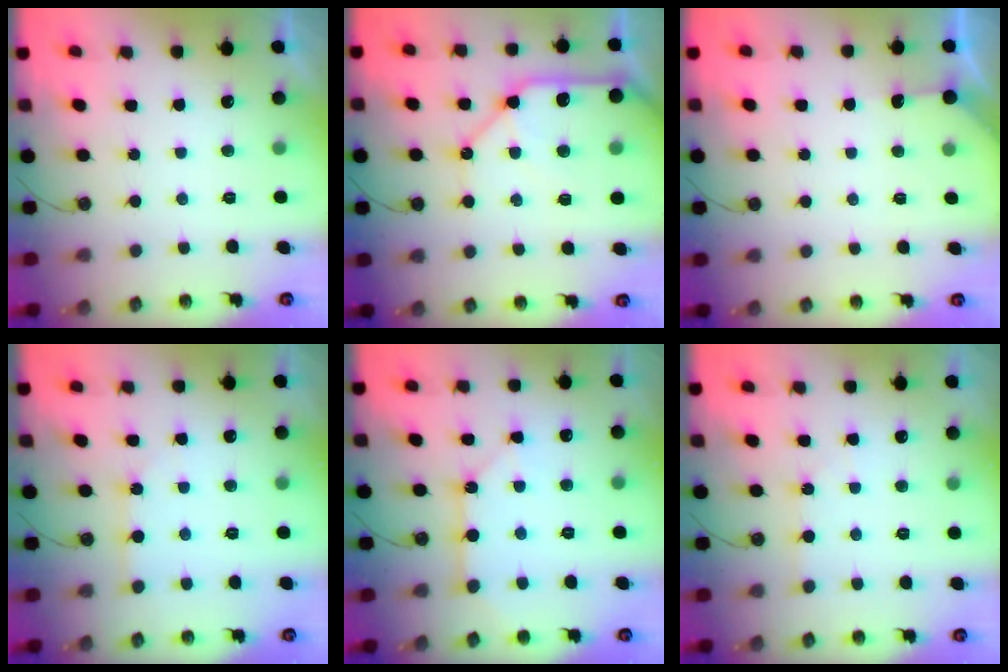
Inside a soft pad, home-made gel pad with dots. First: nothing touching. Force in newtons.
{"total": 18.6, "press": 18.5, "slide": 2.6}
{"total": 2.9, "press": 2.9, "slide": 0.4}
{"total": 2.9, "press": 2.9, "slide": 0.4}
{"total": 7.0, "press": 7.0, "slide": 0.7}
{"total": 1.6, "press": 1.6, "slide": 0.2}